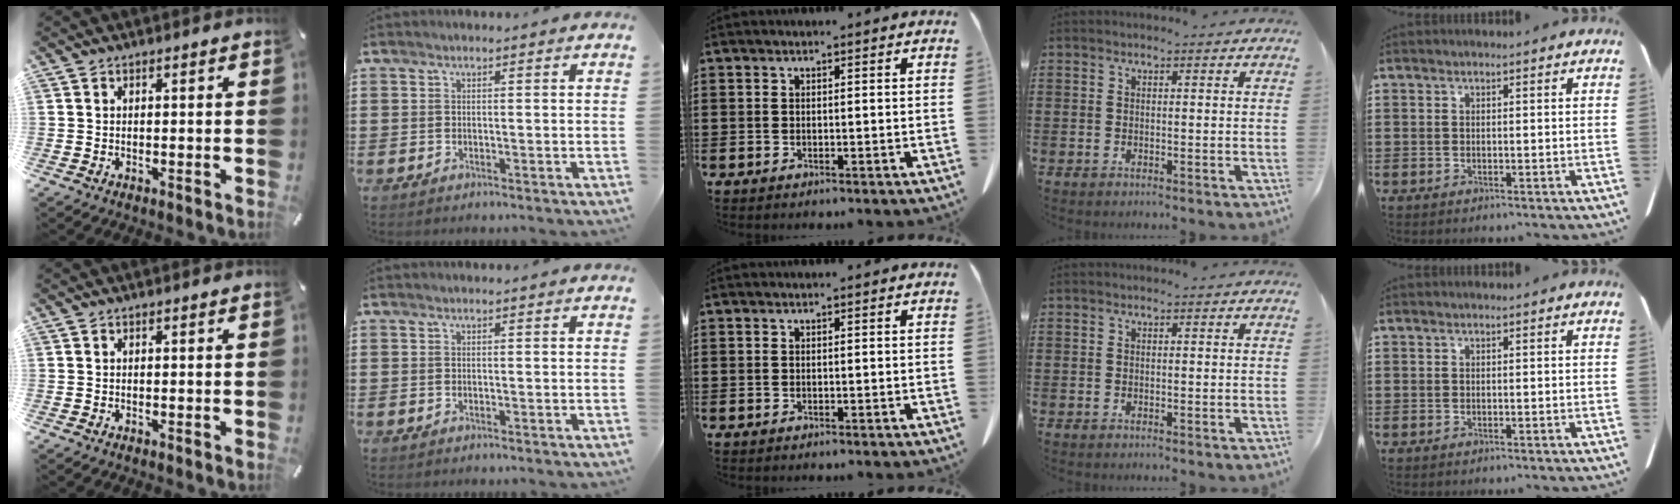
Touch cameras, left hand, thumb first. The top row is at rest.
{}